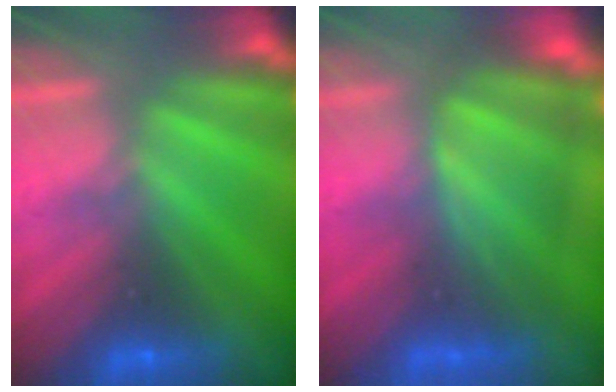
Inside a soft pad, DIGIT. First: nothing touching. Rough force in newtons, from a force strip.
{"total": 5.0}